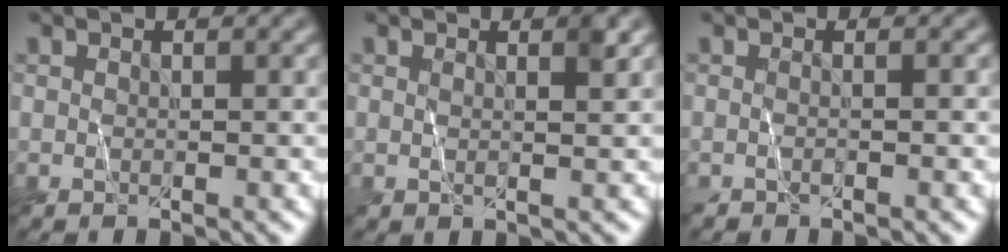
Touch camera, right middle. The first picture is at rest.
{"total": 1.2, "force": [0.6, 0.3, 1.0], "torque": [-0.012, 0.000, 0.008]}
{"total": 0.7, "force": [-0.3, 0.2, 0.6], "torque": [-0.008, -0.002, -0.010]}